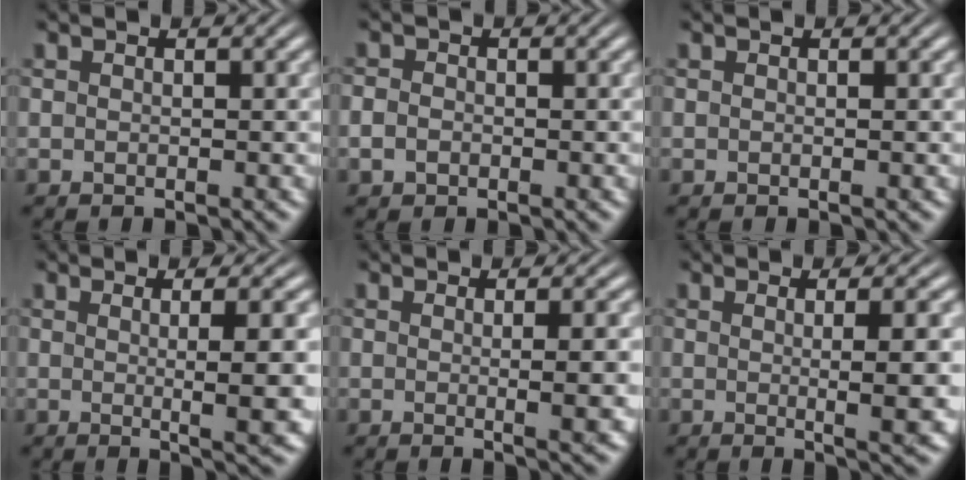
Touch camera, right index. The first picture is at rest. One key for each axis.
{"total": 1.6, "fx": -0.7, "fy": 1.3, "fz": 0.6, "tx": -0.021, "ty": -0.008, "tz": -0.010}
{"total": 0.0}
{"total": 5.4, "fx": 0.0, "fy": 0.1, "fz": 5.4, "tx": -0.072, "ty": -0.001, "tz": 0.001}
{"total": 2.8, "fx": 0.0, "fy": -0.5, "fz": 2.7, "tx": -0.039, "ty": -0.005, "tz": 0.001}
{"total": 4.8, "fx": 0.0, "fy": 0.0, "fz": 4.8, "tx": -0.063, "ty": -0.001, "tz": 0.000}